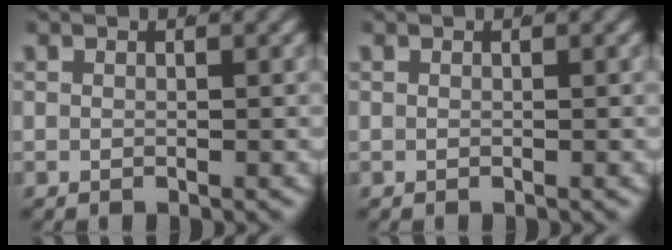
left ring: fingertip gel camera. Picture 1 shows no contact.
{"total": 0.0}